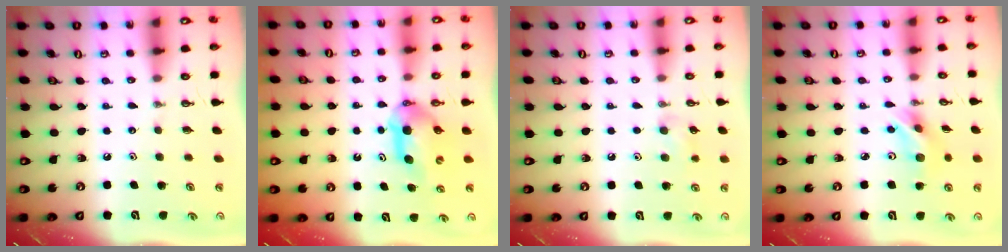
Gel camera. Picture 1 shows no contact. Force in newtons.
{"total": 6.3, "press": 6.1, "slide": 1.4}
{"total": 7.6, "press": 7.3, "slide": 2.3}
{"total": 9.0, "press": 8.2, "slide": 3.6}